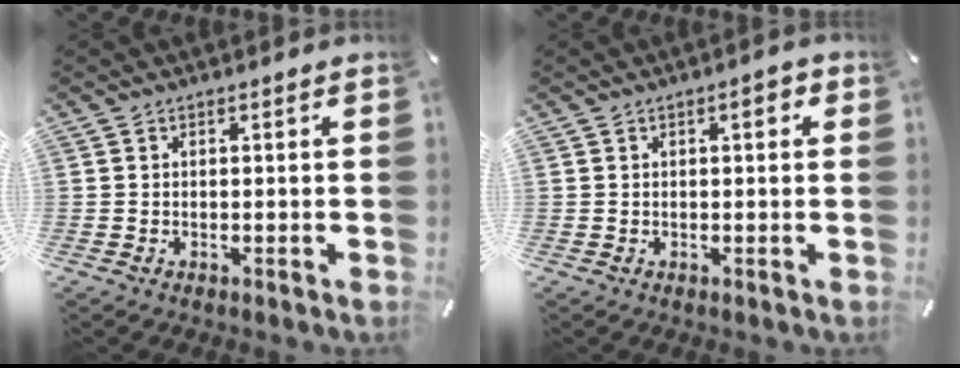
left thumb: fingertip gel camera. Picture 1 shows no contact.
{"total": 2.3, "force": [0.6, 0.7, 2.1], "torque": [-0.027, 0.000, 0.005]}